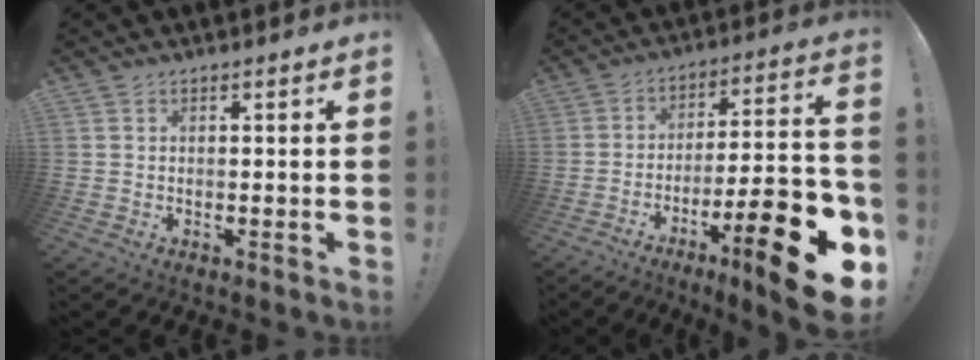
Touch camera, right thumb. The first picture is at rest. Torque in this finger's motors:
{"motor_torque": [2.74, 2.01, 1.39, -0.21, 0.16]}